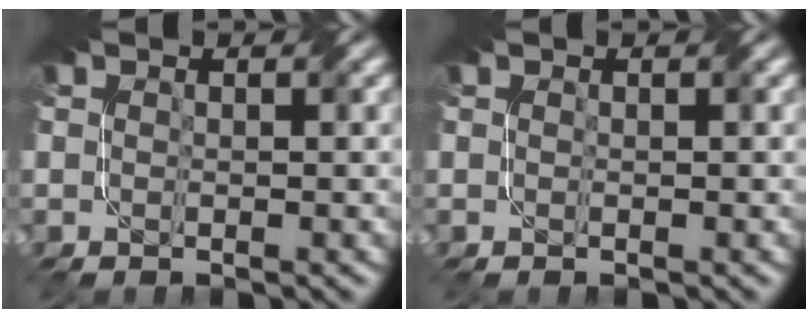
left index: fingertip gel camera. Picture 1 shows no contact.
{"total": 0.0}